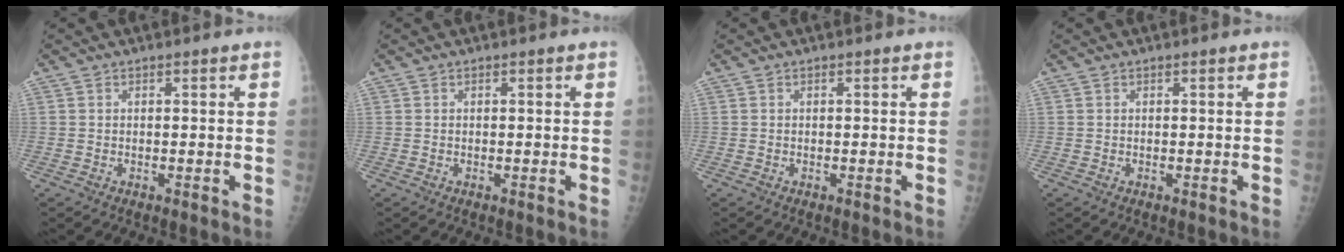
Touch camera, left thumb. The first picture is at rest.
{"total": 0.0}
{"total": 0.0}
{"total": 0.0}